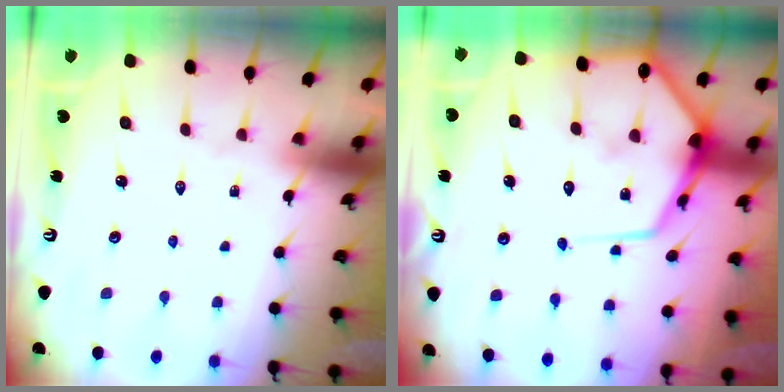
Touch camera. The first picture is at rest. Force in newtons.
{"total": 14.1, "press": 14.1, "slide": 1.3}